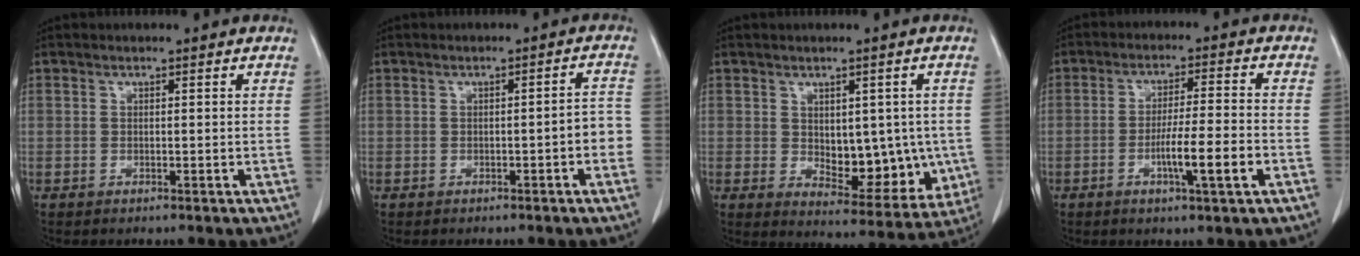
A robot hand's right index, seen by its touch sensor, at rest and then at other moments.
{"total": 3.2, "force": [-1.1, 0.6, 2.9], "torque": [-0.027, 0.012, -0.016]}
{"total": 10.9, "force": [-0.4, 6.1, 9.0], "torque": [-0.104, 0.000, 0.020]}
{"total": 7.7, "force": [-2.7, -0.1, 7.2], "torque": [-0.117, -0.004, -0.046]}